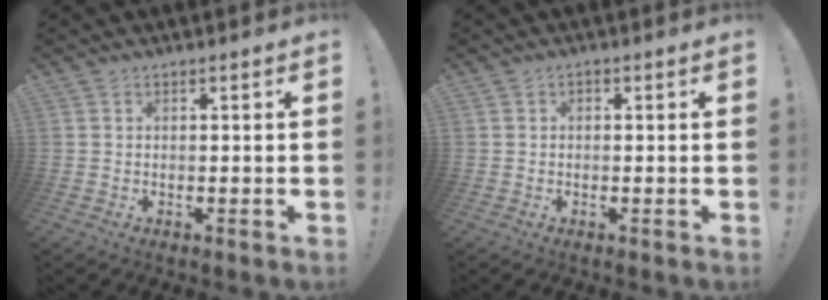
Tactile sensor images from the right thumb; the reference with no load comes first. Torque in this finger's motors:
{"motor_torque": [0.02, 0.21, 0.04, -0.09, 0.00]}